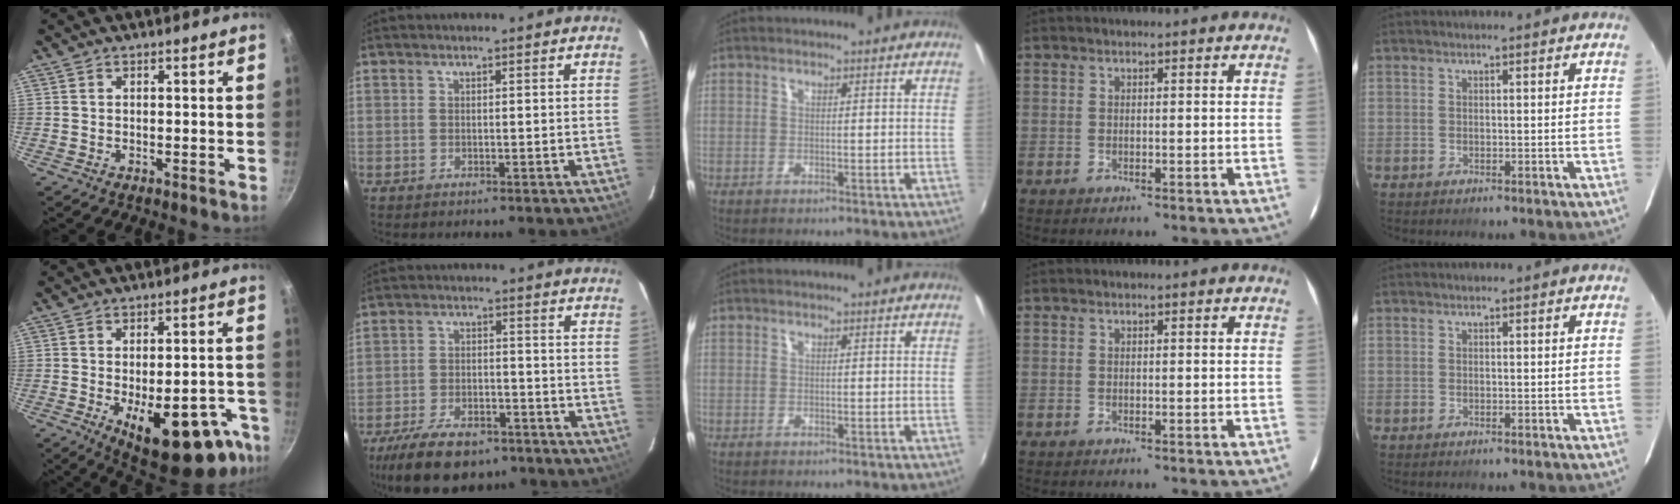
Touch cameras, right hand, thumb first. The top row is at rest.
{"thumb": {"total": 21.0, "force": [-9.4, 9.3, 16.3], "torque": [-0.160, 0.018, -0.116]}, "index": {"total": 14.7, "force": [-10.5, 6.9, 7.6], "torque": [-0.177, -0.011, -0.169]}}